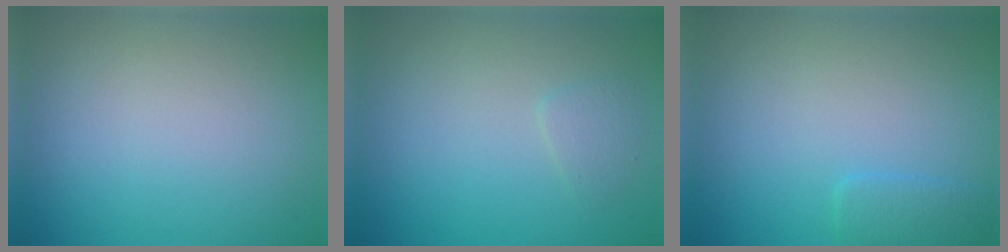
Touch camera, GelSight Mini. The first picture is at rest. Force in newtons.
{"total": 1.0, "press": 1.0, "slide": 0.1}
{"total": 1.5, "press": 1.5, "slide": 0.1}